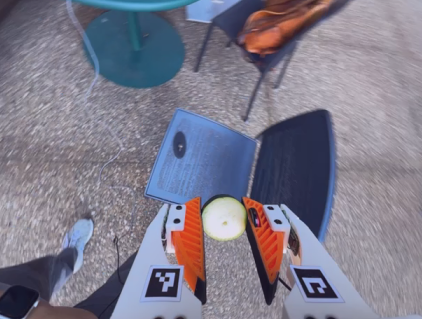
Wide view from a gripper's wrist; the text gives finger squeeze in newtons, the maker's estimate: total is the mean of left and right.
{"total": 9.2, "left": 9.3, "right": 9.2}